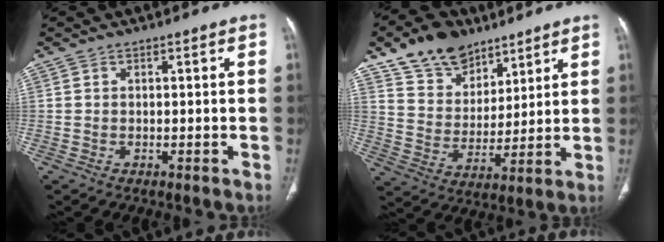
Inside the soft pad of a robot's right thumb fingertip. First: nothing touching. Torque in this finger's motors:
{"motor_torque": [-1.60, 1.76, 0.82, 0.82, 0.18]}